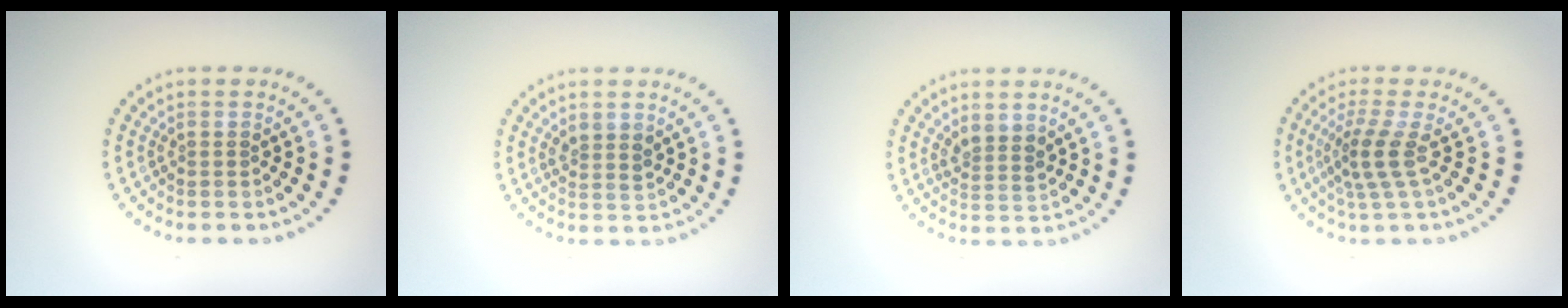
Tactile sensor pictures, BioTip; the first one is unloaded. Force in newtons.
{"total": 1.5, "press": 1.3, "slide": 0.8}
{"total": 2.0, "press": 1.6, "slide": 1.2}
{"total": 2.9, "press": 2.2, "slide": 2.0}